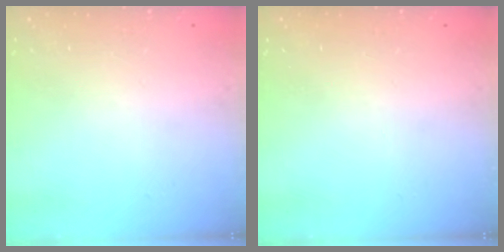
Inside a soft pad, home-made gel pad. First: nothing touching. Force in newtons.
{"total": 0.0}